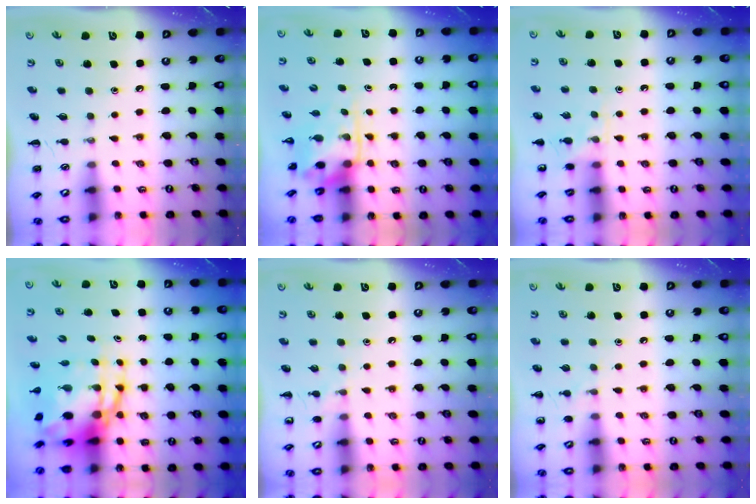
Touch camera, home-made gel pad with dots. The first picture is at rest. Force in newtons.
{"total": 3.5, "press": 3.4, "slide": 0.8}
{"total": 5.3, "press": 4.9, "slide": 2.1}
{"total": 11.0, "press": 10.7, "slide": 2.8}
{"total": 4.7, "press": 4.5, "slide": 1.6}
{"total": 5.0, "press": 4.7, "slide": 1.7}